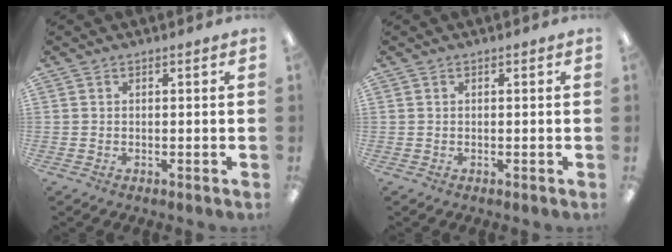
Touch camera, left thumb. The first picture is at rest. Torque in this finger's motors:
{"motor_torque": [-0.04, 0.04, 0.08, -0.05, 0.00]}